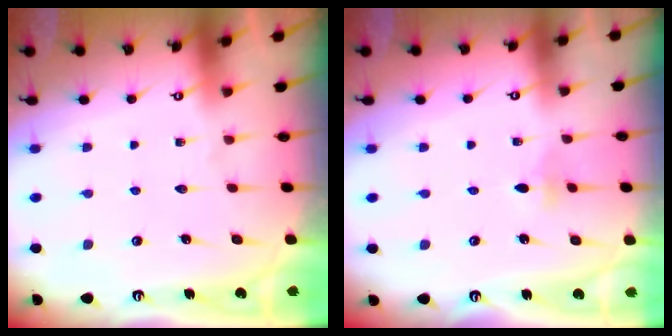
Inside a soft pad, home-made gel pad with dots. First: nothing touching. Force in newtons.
{"total": 2.4, "press": 2.3, "slide": 0.7}